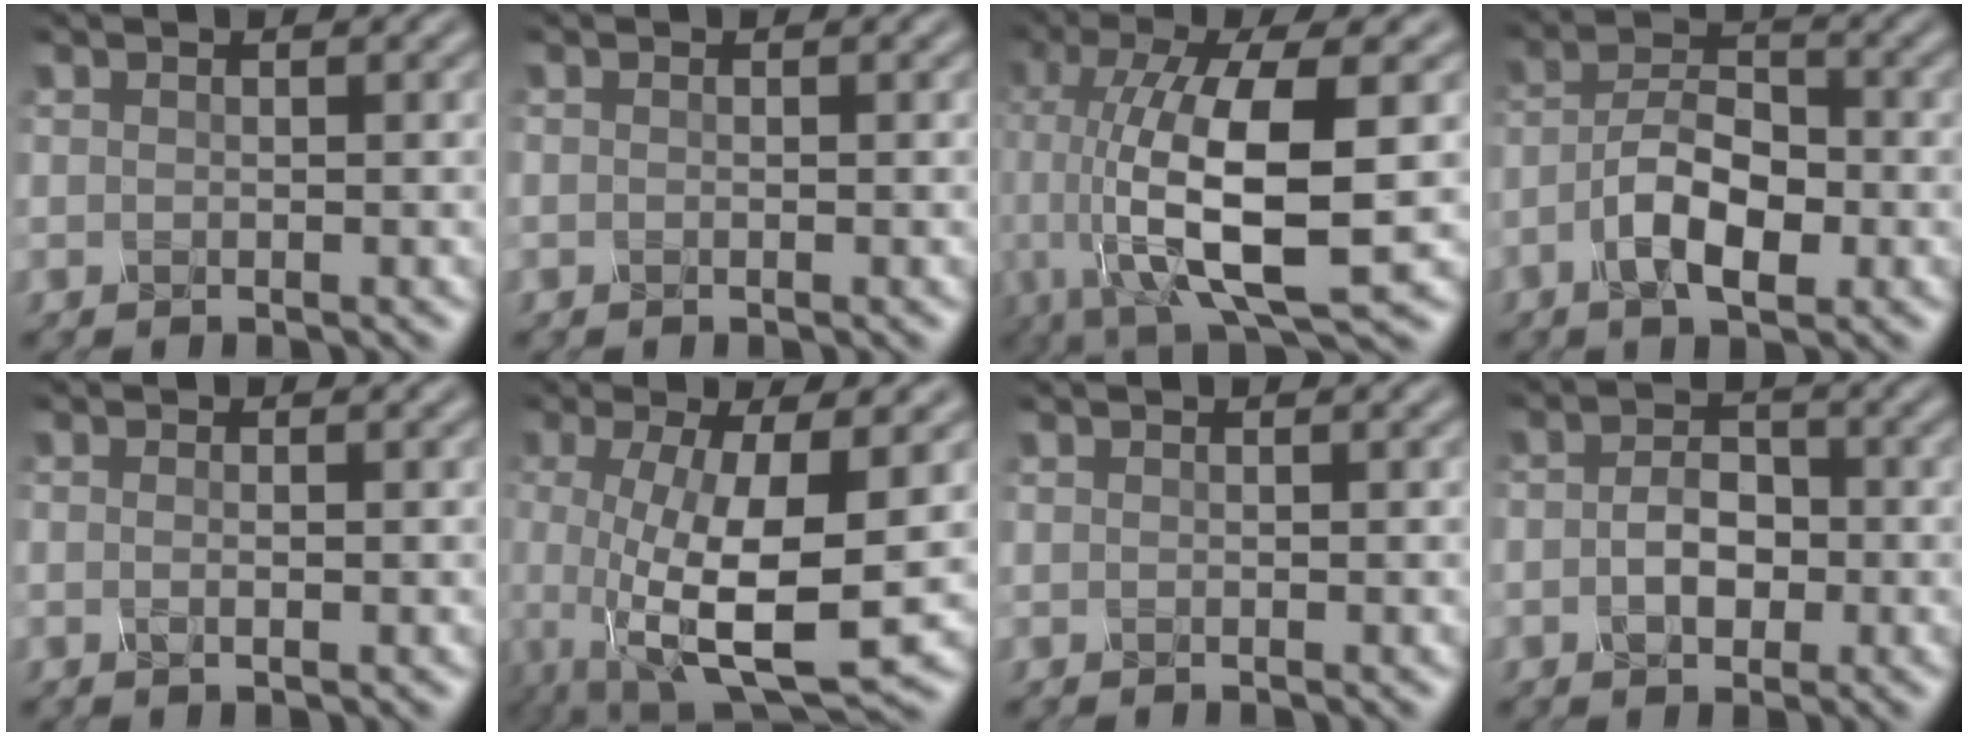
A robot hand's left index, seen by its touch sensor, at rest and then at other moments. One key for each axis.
{"total": 0.0}
{"total": 11.6, "fx": -1.2, "fy": 3.6, "fz": 11.0, "tx": -0.203, "ty": -0.007, "tz": -0.021}
{"total": 5.7, "fx": -2.4, "fy": 2.5, "fz": 4.5, "tx": -0.083, "ty": 0.001, "tz": -0.051}
{"total": 0.6, "fx": -0.3, "fy": 0.1, "fz": 0.5, "tx": -0.011, "ty": -0.002, "tz": -0.011}
{"total": 10.0, "fx": -1.6, "fy": 2.9, "fz": 9.4, "tx": -0.172, "ty": -0.022, "tz": -0.029}
{"total": 0.0}
{"total": 3.2, "fx": -1.1, "fy": 2.1, "fz": 2.1, "tx": -0.039, "ty": -0.002, "tz": -0.029}